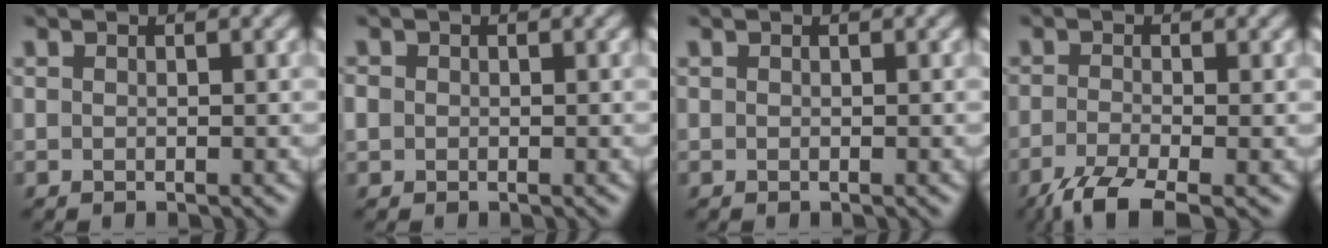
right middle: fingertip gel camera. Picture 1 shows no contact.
{"total": 0.9, "force": [0.0, 0.9, 0.3], "torque": [-0.002, 0.001, -0.004]}
{"total": 0.0}
{"total": 4.4, "force": [-3.1, 0.9, 3.0], "torque": [-0.062, -0.011, -0.070]}